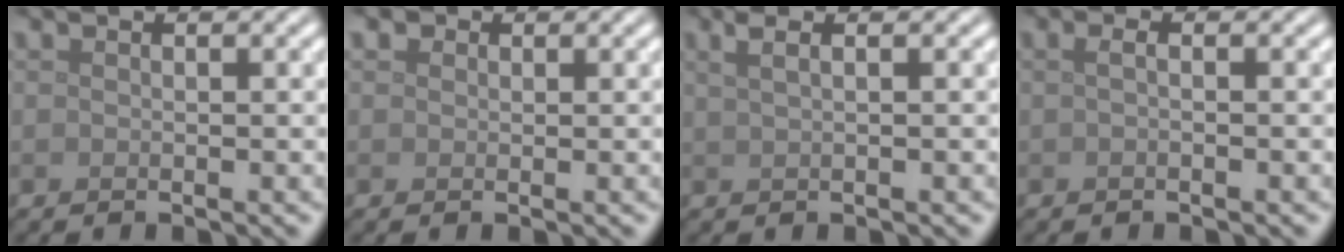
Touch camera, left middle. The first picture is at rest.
{"total": 0.9, "force": [0.4, 0.7, 0.3], "torque": [-0.004, 0.000, 0.000]}
{"total": 3.0, "force": [1.7, 1.3, 2.1], "torque": [-0.021, 0.008, 0.003]}
{"total": 0.9, "force": [0.0, 0.3, 0.9], "torque": [-0.016, 0.001, -0.002]}